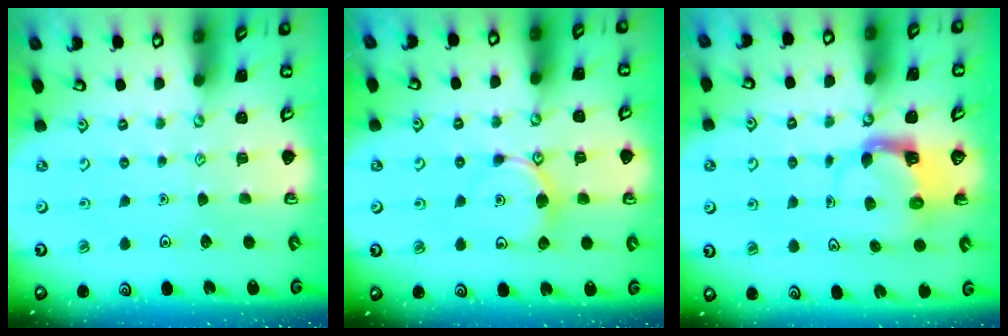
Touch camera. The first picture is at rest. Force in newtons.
{"total": 7.0, "press": 6.9, "slide": 0.8}
{"total": 3.9, "press": 3.8, "slide": 0.7}